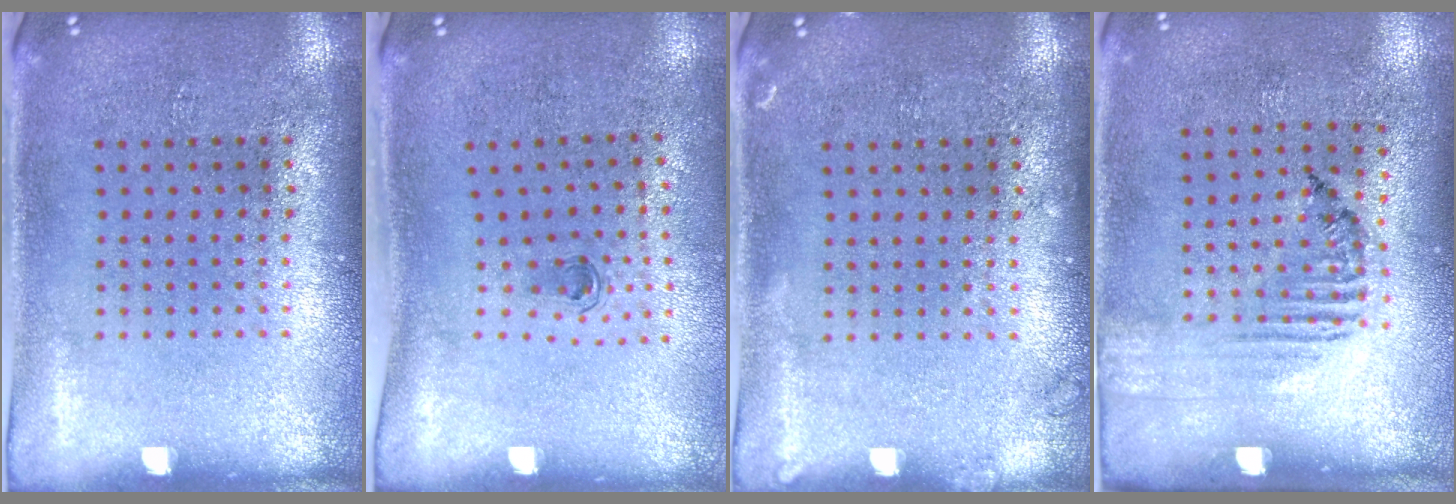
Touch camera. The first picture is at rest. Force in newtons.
{"total": 0.6, "press": 0.3, "slide": 0.5}
{"total": 0.7, "press": 0.7, "slide": 0.2}
{"total": 1.5, "press": 0.9, "slide": 1.2}